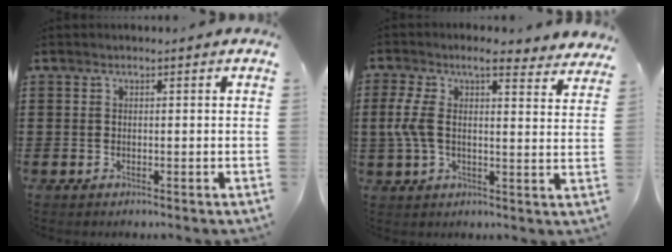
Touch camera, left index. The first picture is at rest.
{"total": 7.2, "force": [4.4, 2.5, 5.1], "torque": [-0.117, -0.010, 0.076]}